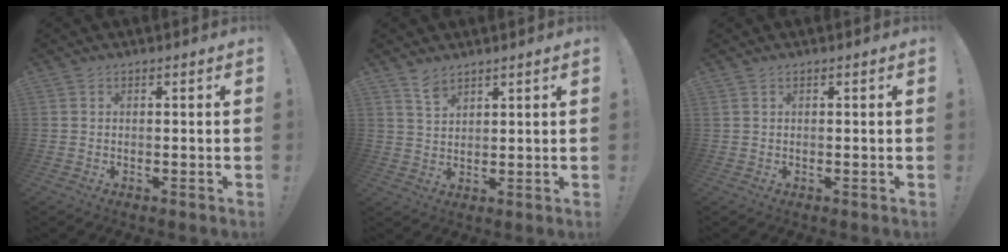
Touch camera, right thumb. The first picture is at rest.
{"total": 4.9, "force": [3.9, 2.4, 1.8], "torque": [-0.022, -0.028, 0.072]}
{"total": 0.6, "force": [0.6, 0.0, 0.1], "torque": [-0.005, 0.003, 0.010]}